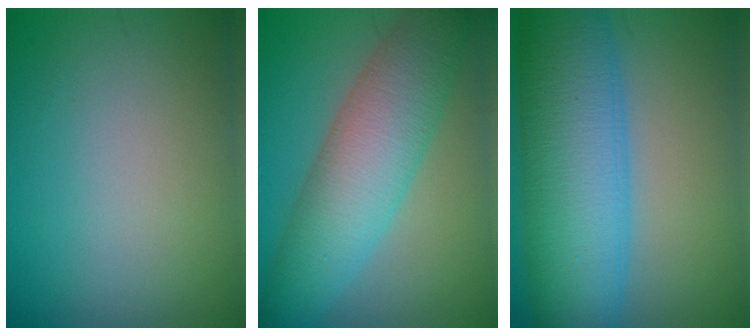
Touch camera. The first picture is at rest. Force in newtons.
{"total": 8.3, "press": 8.3, "slide": 0.2}
{"total": 12.4, "press": 12.4, "slide": 0.2}